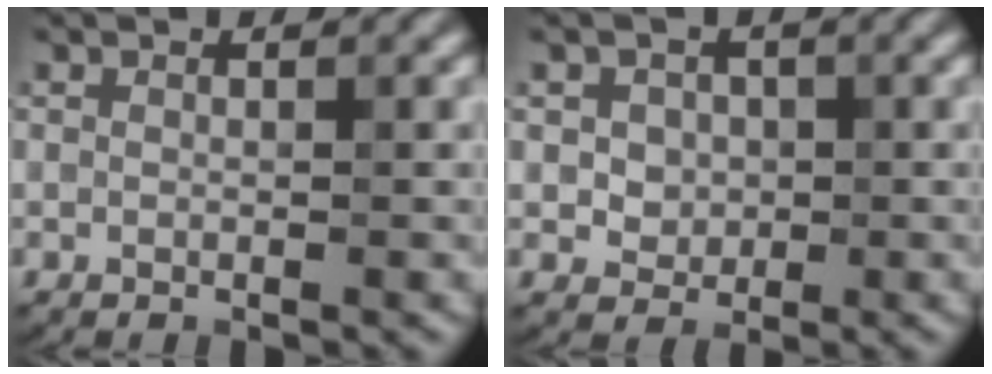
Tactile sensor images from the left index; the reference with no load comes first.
{"total": 2.9, "force": [0.5, 2.5, 1.4], "torque": [-0.016, 0.006, 0.008]}